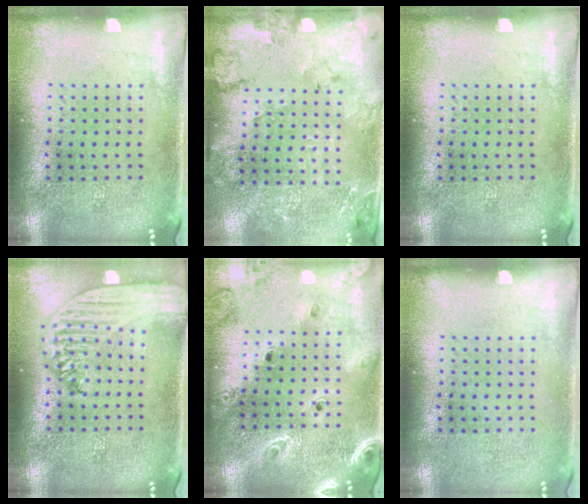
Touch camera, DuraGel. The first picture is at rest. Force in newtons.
{"total": 1.8, "press": 1.7, "slide": 0.4}
{"total": 0.0}
{"total": 2.8, "press": 2.3, "slide": 1.6}
{"total": 2.5, "press": 2.2, "slide": 1.2}
{"total": 0.0}